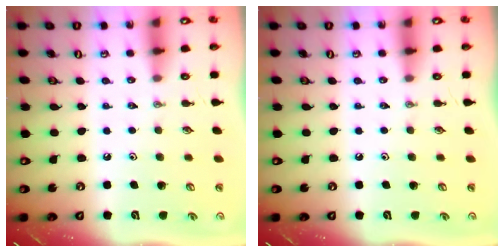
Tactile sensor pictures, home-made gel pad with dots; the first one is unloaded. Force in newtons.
{"total": 0.0}